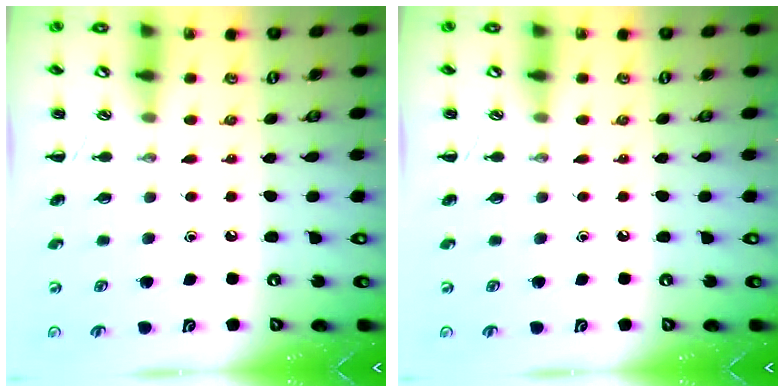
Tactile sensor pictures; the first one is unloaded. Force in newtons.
{"total": 0.0}